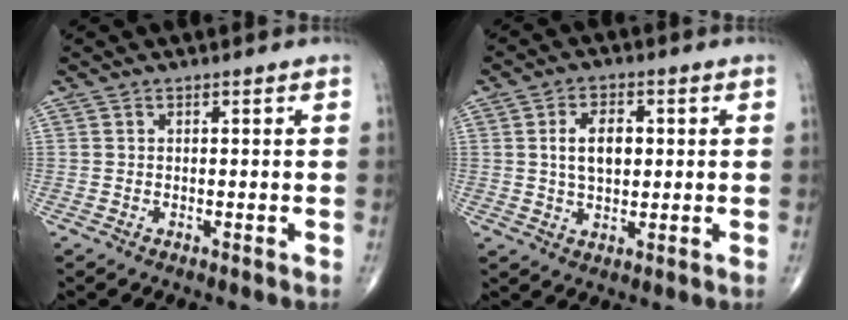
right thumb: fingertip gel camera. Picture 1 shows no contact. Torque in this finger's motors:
{"motor_torque": [0.50, 1.00, 0.38, -0.11, 0.14]}